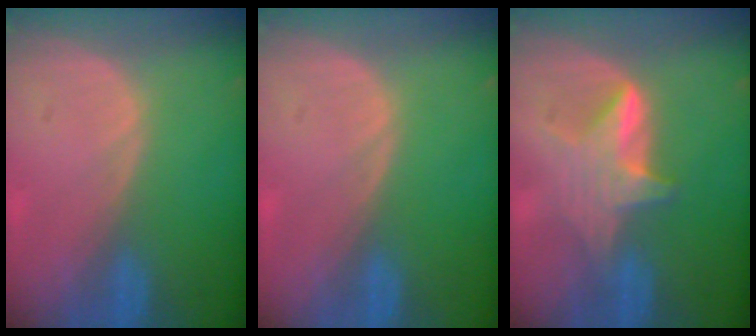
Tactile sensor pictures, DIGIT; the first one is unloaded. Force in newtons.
{"total": 0.0}
{"total": 6.1, "press": 5.7, "slide": 2.1}